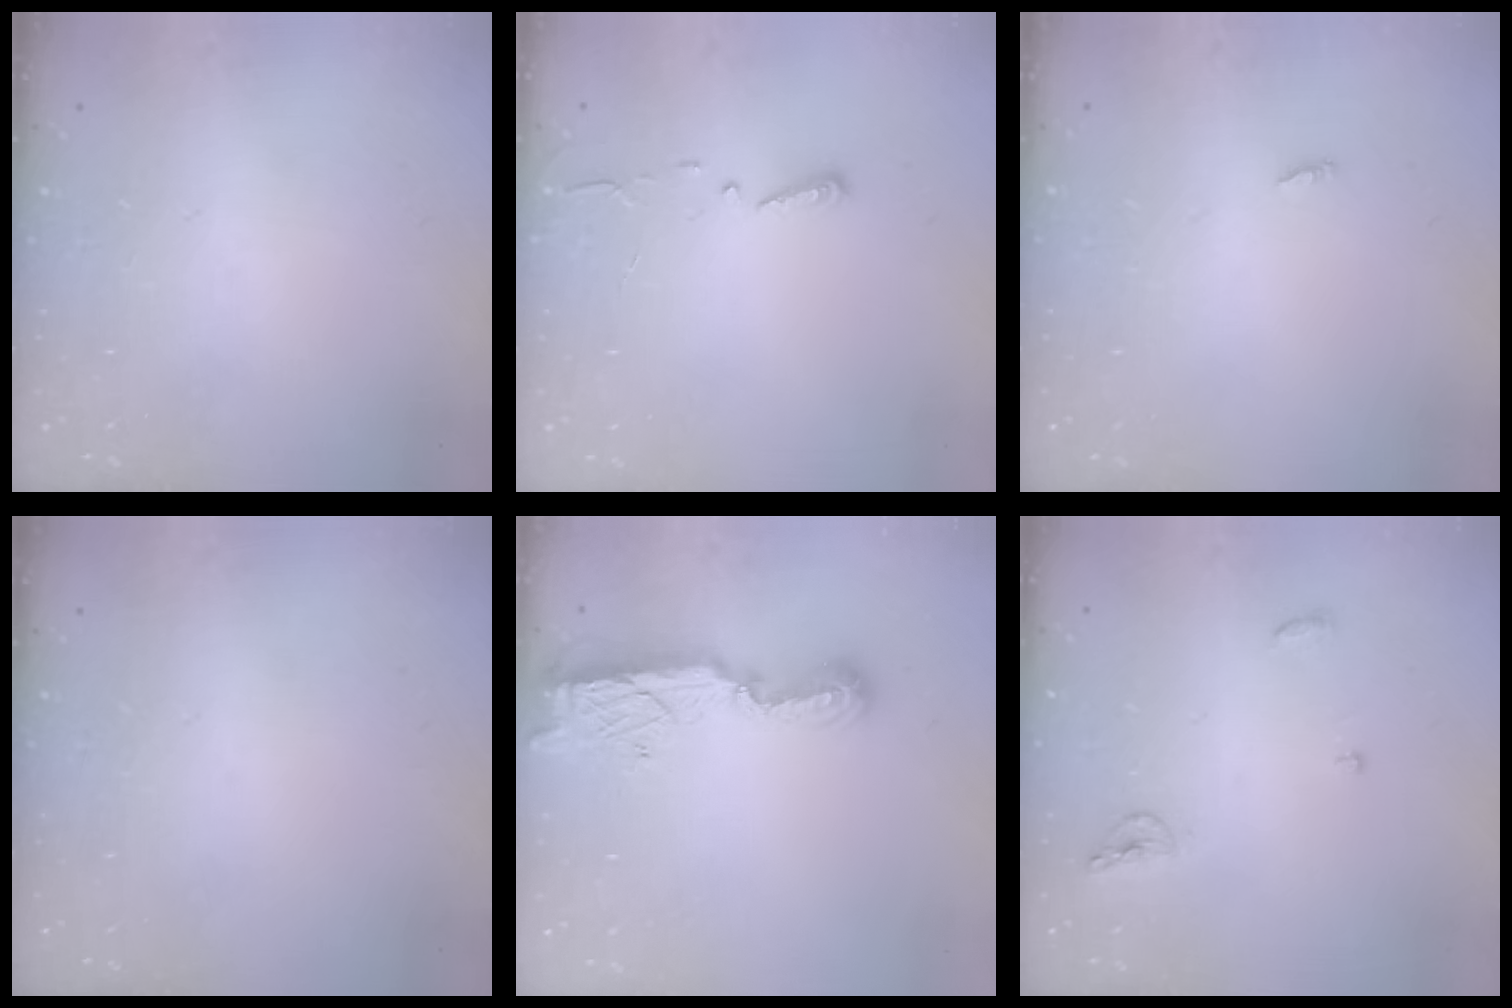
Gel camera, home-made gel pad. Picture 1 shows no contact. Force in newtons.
{"total": 3.0, "press": 2.9, "slide": 0.3}
{"total": 1.8, "press": 1.8, "slide": 0.2}
{"total": 0.0}
{"total": 8.5, "press": 8.4, "slide": 0.2}
{"total": 5.6, "press": 5.6, "slide": 0.2}